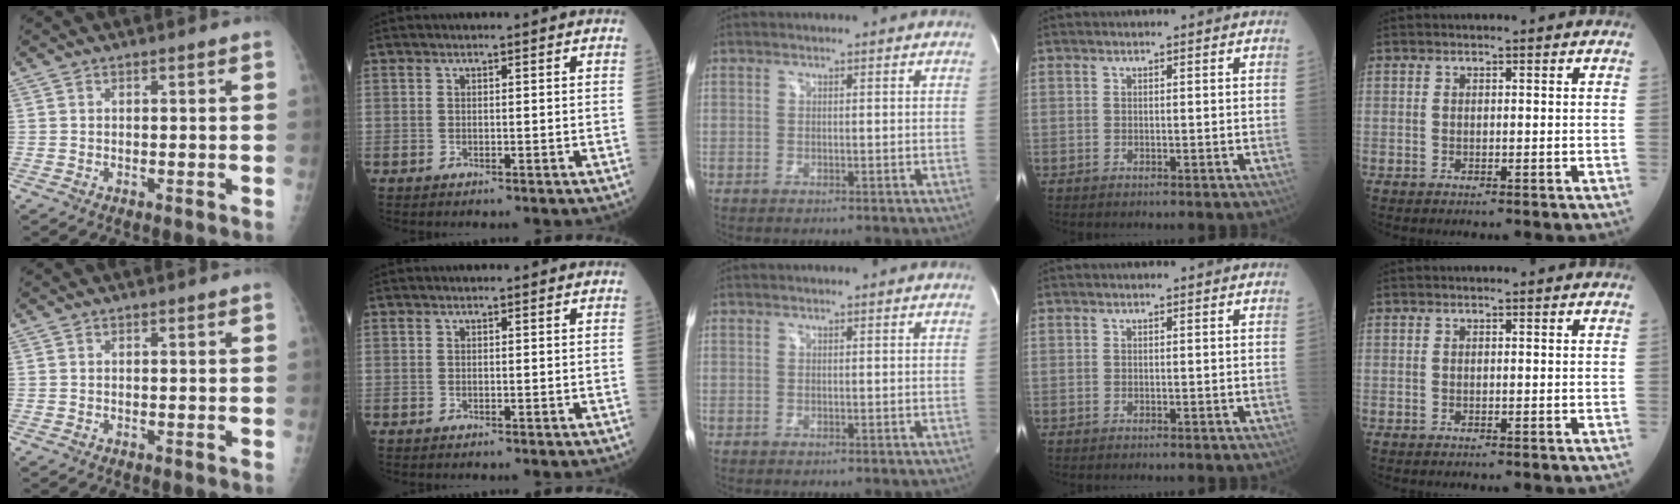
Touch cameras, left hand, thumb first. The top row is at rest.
{}